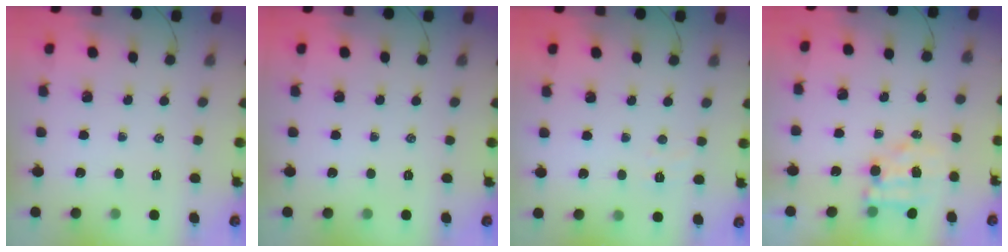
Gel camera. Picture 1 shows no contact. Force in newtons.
{"total": 0.0}
{"total": 2.5, "press": 2.4, "slide": 0.8}
{"total": 5.1, "press": 5.0, "slide": 0.9}